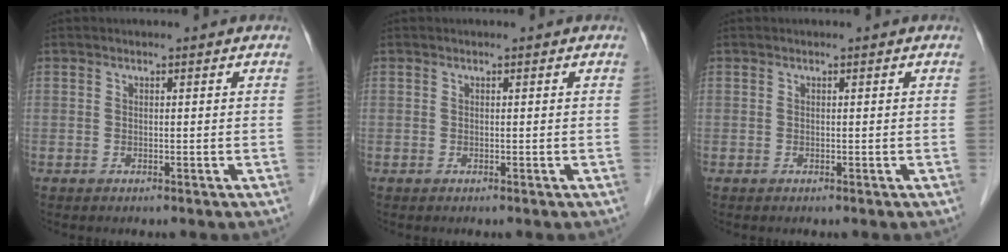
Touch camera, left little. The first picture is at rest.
{"total": 0.0}
{"total": 0.0}